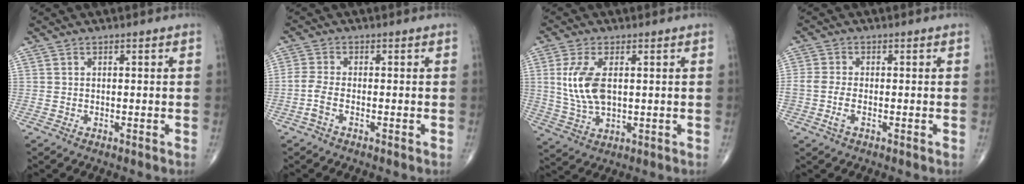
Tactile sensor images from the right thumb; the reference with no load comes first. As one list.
[{"total": 3.1, "force": [-1.4, 1.0, 2.6], "torque": [-0.068, 0.005, -0.035]}, {"total": 9.3, "force": [1.4, 4.8, 7.9], "torque": [-0.171, -0.007, 0.033]}, {"total": 3.4, "force": [-1.3, 1.6, 2.7], "torque": [-0.072, 0.008, -0.028]}]